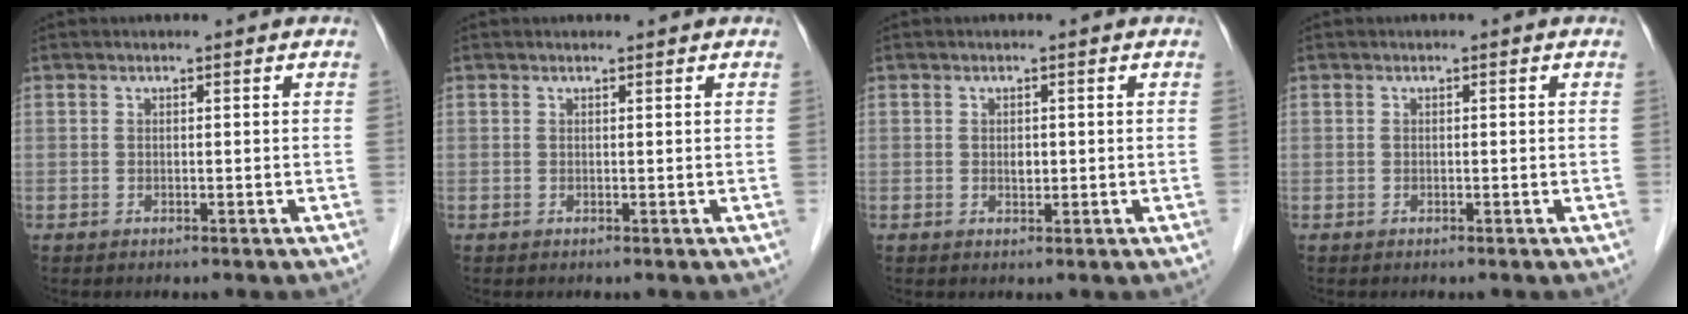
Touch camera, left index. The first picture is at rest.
{"total": 0.9, "force": [0.9, 0.1, 0.1], "torque": [-0.010, 0.004, 0.012]}
{"total": 1.0, "force": [0.1, 0.7, 0.7], "torque": [-0.011, -0.001, 0.001]}
{"total": 0.0}